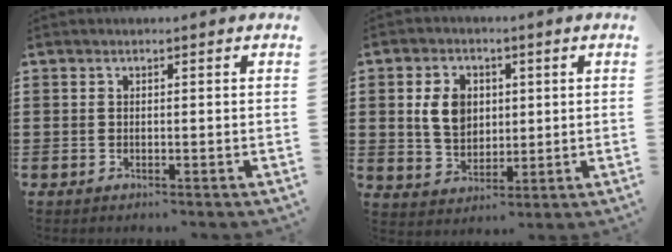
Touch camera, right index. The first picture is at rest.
{"total": 6.3, "force": [1.2, 4.7, 4.1], "torque": [-0.092, 0.009, 0.017]}